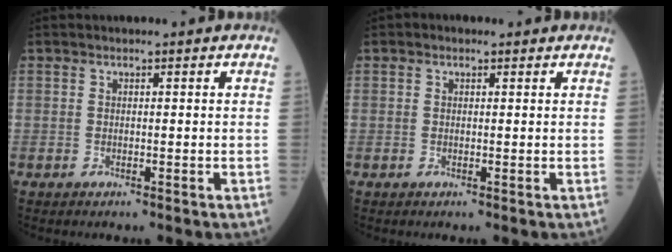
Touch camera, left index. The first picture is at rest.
{"total": 0.9, "force": [0.5, 0.6, 0.3], "torque": [-0.006, 0.003, 0.003]}